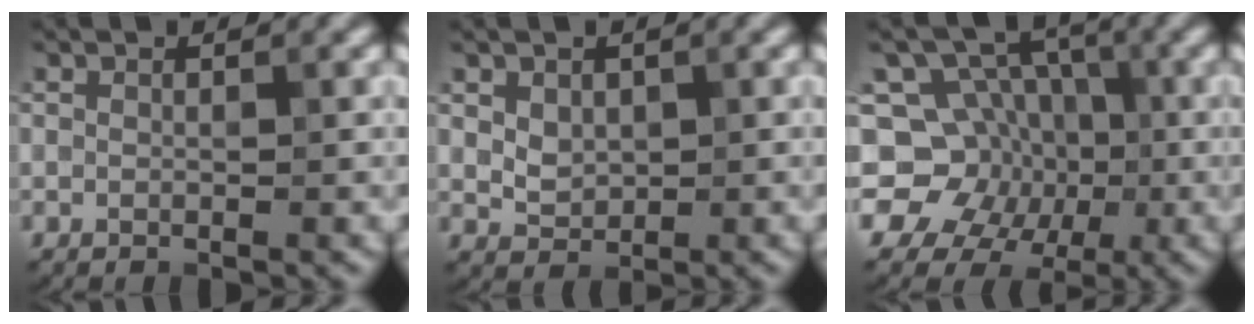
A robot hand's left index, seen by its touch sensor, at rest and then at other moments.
{"total": 1.9, "force": [0.5, 1.5, 1.1], "torque": [-0.021, -0.004, 0.015]}
{"total": 11.7, "force": [-2.6, 10.5, 4.3], "torque": [-0.081, 0.010, -0.072]}